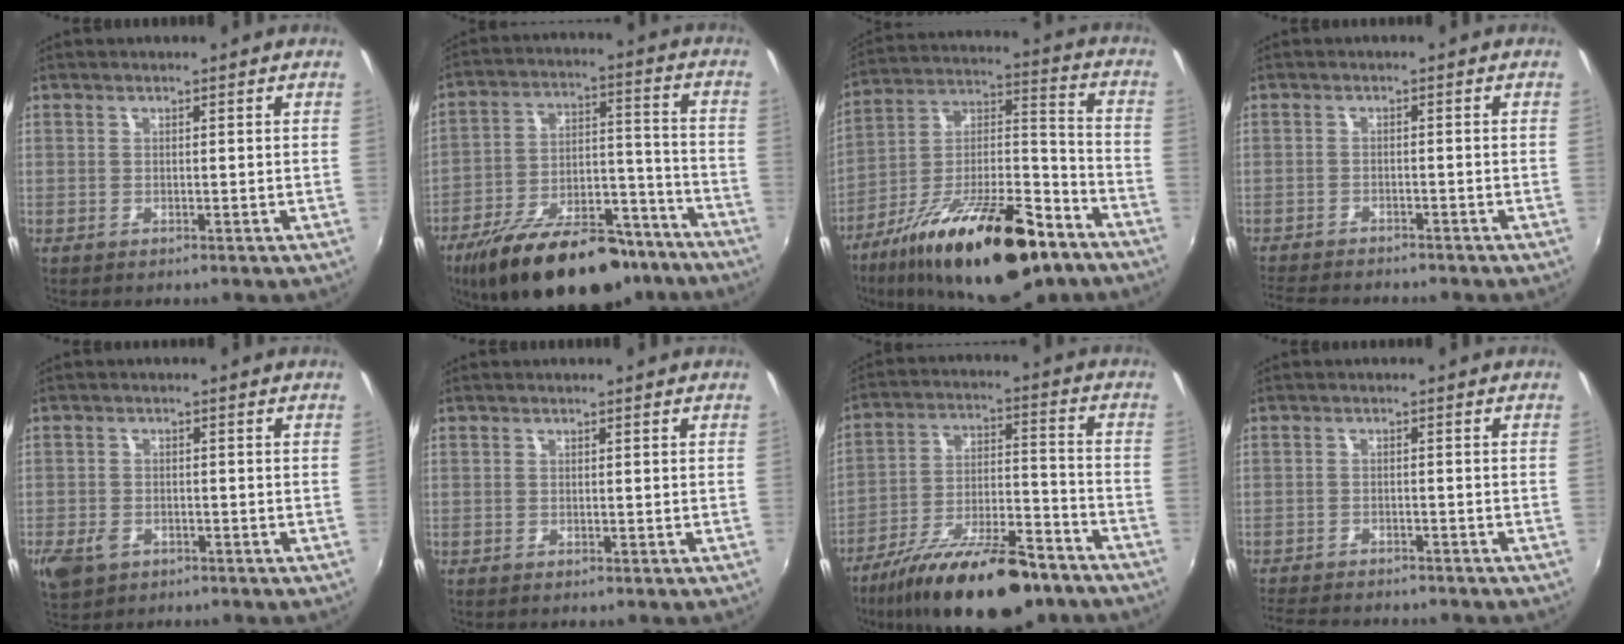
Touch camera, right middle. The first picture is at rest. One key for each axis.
{"total": 24.8, "fx": -18.4, "fy": 10.3, "fz": 13.1, "tx": -0.230, "ty": 0.006, "tz": -0.262}
{"total": 26.4, "fx": -16.2, "fy": 9.1, "fz": 18.6, "tx": -0.312, "ty": -0.010, "tz": -0.255}
{"total": 8.9, "fx": -8.1, "fy": 2.0, "fz": 3.3, "tx": -0.085, "ty": -0.020, "tz": -0.128}
{"total": 6.1, "fx": -3.2, "fy": 4.1, "fz": 3.2, "tx": -0.081, "ty": -0.014, "tz": -0.056}
{"total": 0.0}
{"total": 21.8, "fx": -15.9, "fy": 6.7, "fz": 13.4, "tx": -0.235, "ty": -0.028, "tz": -0.249}
{"total": 10.1, "fx": -9.0, "fy": 2.4, "fz": 3.7, "tx": -0.095, "ty": -0.020, "tz": -0.141}